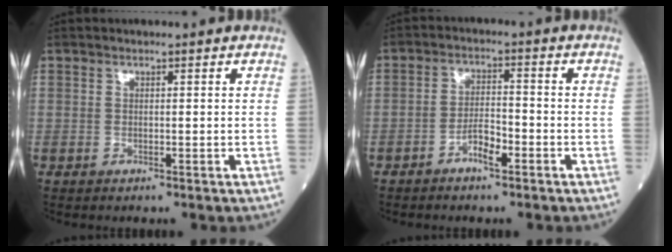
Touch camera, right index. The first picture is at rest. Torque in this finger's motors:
{"motor_torque": [0.09, -0.11, 0.08, 0.07]}